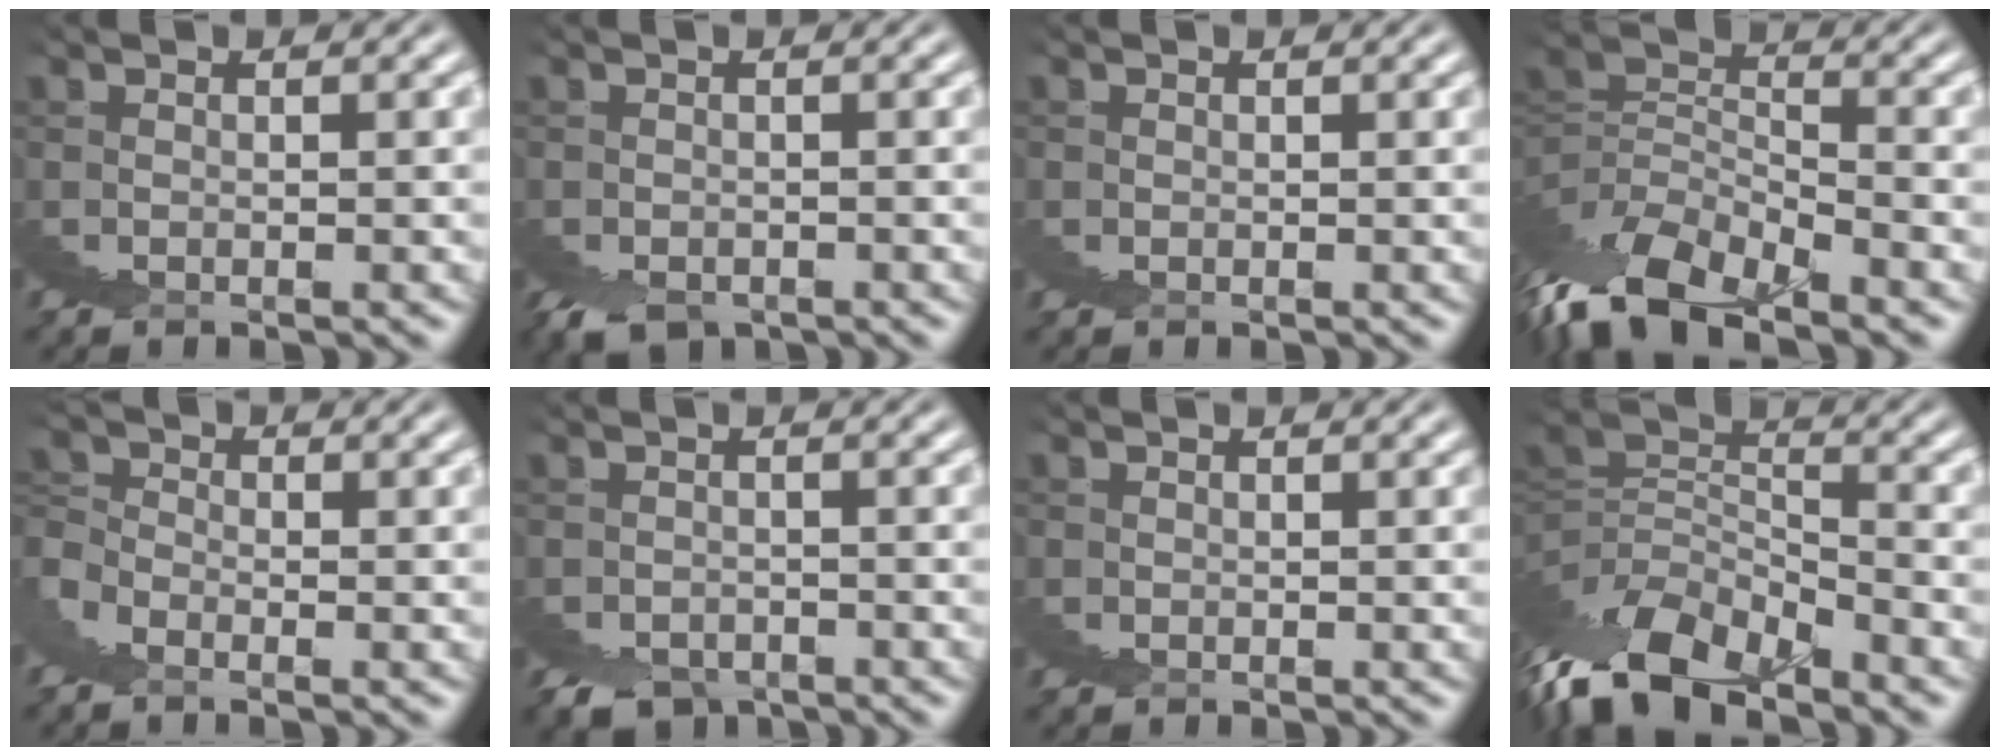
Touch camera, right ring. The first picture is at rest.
{"total": 1.3, "force": [0.1, -1.0, -0.8], "torque": [0.033, 0.010, -0.001]}
{"total": 1.1, "force": [0.7, 0.6, -0.7], "torque": [0.022, 0.001, 0.007]}
{"total": 5.0, "force": [-0.3, 1.5, 4.8], "torque": [-0.071, 0.001, -0.007]}
{"total": 4.8, "force": [3.4, 2.9, 1.6], "torque": [-0.019, 0.020, 0.042]}
{"total": 1.6, "force": [-1.3, 0.8, -0.5], "torque": [0.034, -0.005, -0.023]}
{"total": 1.7, "force": [1.0, 1.2, -0.6], "torque": [0.025, 0.003, 0.010]}
{"total": 6.6, "force": [-2.3, 2.9, 5.5], "torque": [-0.090, -0.001, -0.037]}